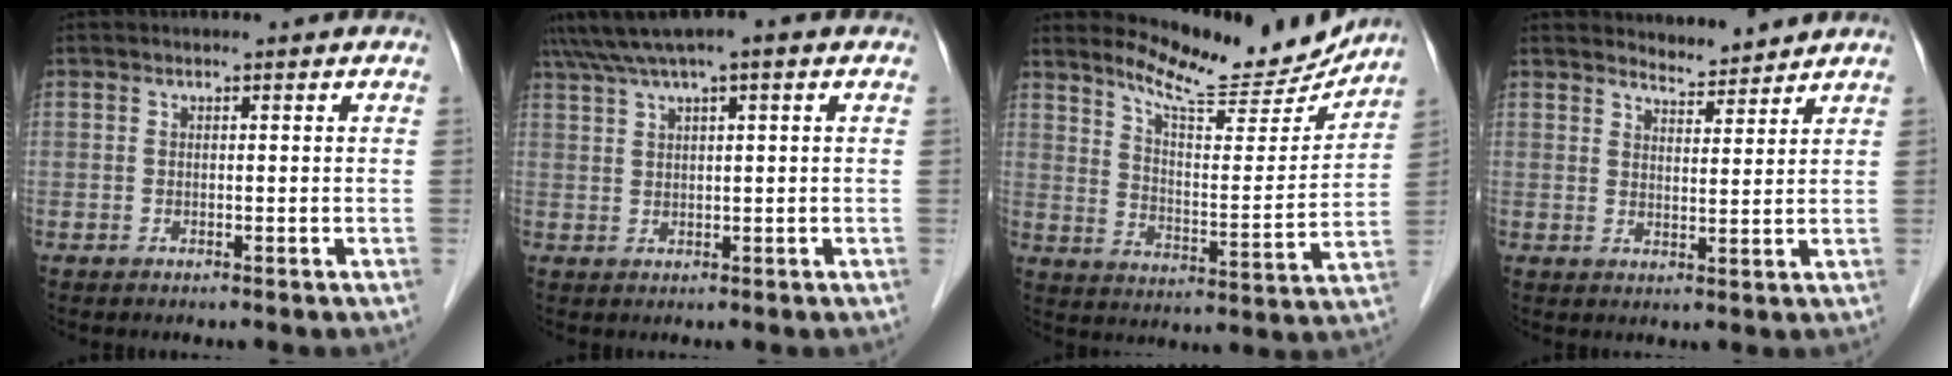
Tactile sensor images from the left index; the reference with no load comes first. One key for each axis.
{"total": 6.2, "fx": 4.1, "fy": 0.3, "fz": 4.6, "tx": -0.090, "ty": 0.038, "tz": 0.074}
{"total": 14.6, "fx": 13.9, "fy": 1.6, "fz": 4.1, "tx": -0.069, "ty": -0.029, "tz": 0.201}
{"total": 3.6, "fx": 3.6, "fy": 0.3, "fz": -0.2, "tx": -0.007, "ty": 0.001, "tz": 0.060}